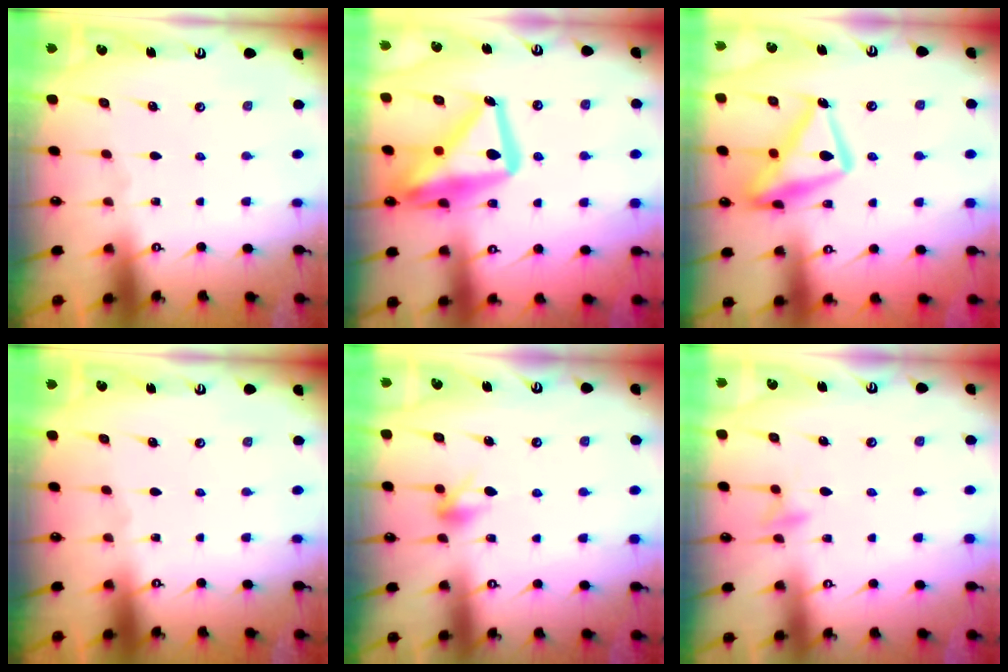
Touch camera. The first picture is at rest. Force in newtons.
{"total": 20.7, "press": 20.6, "slide": 2.0}
{"total": 16.2, "press": 16.1, "slide": 1.5}
{"total": 0.0}
{"total": 5.5, "press": 5.4, "slide": 1.1}
{"total": 5.6, "press": 5.6, "slide": 0.7}